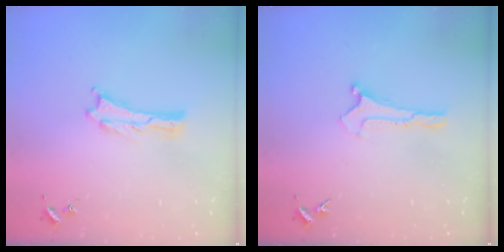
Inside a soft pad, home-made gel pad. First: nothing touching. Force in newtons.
{"total": 0.0}